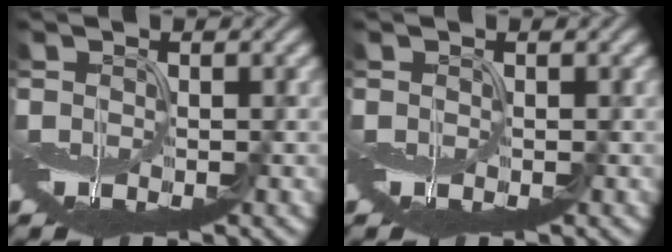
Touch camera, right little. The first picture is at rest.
{"total": 0.0}